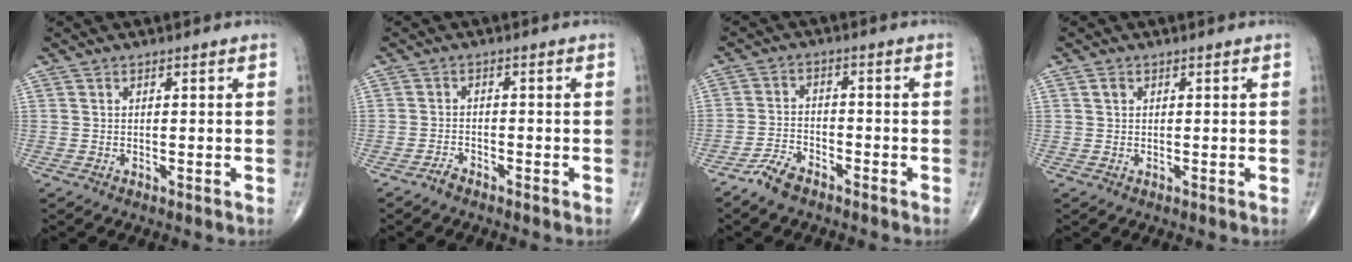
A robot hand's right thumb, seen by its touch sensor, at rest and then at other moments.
{"total": 1.8, "force": [-1.6, 0.5, 0.5], "torque": [-0.015, 0.005, -0.031]}
{"total": 4.9, "force": [-3.9, 1.9, 2.2], "torque": [-0.047, 0.016, -0.078]}
{"total": 1.0, "force": [0.3, 0.8, 0.5], "torque": [-0.006, 0.002, 0.005]}